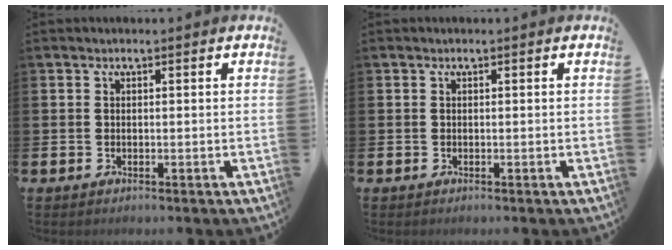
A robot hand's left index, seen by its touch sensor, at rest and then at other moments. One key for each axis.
{"total": 0.0}